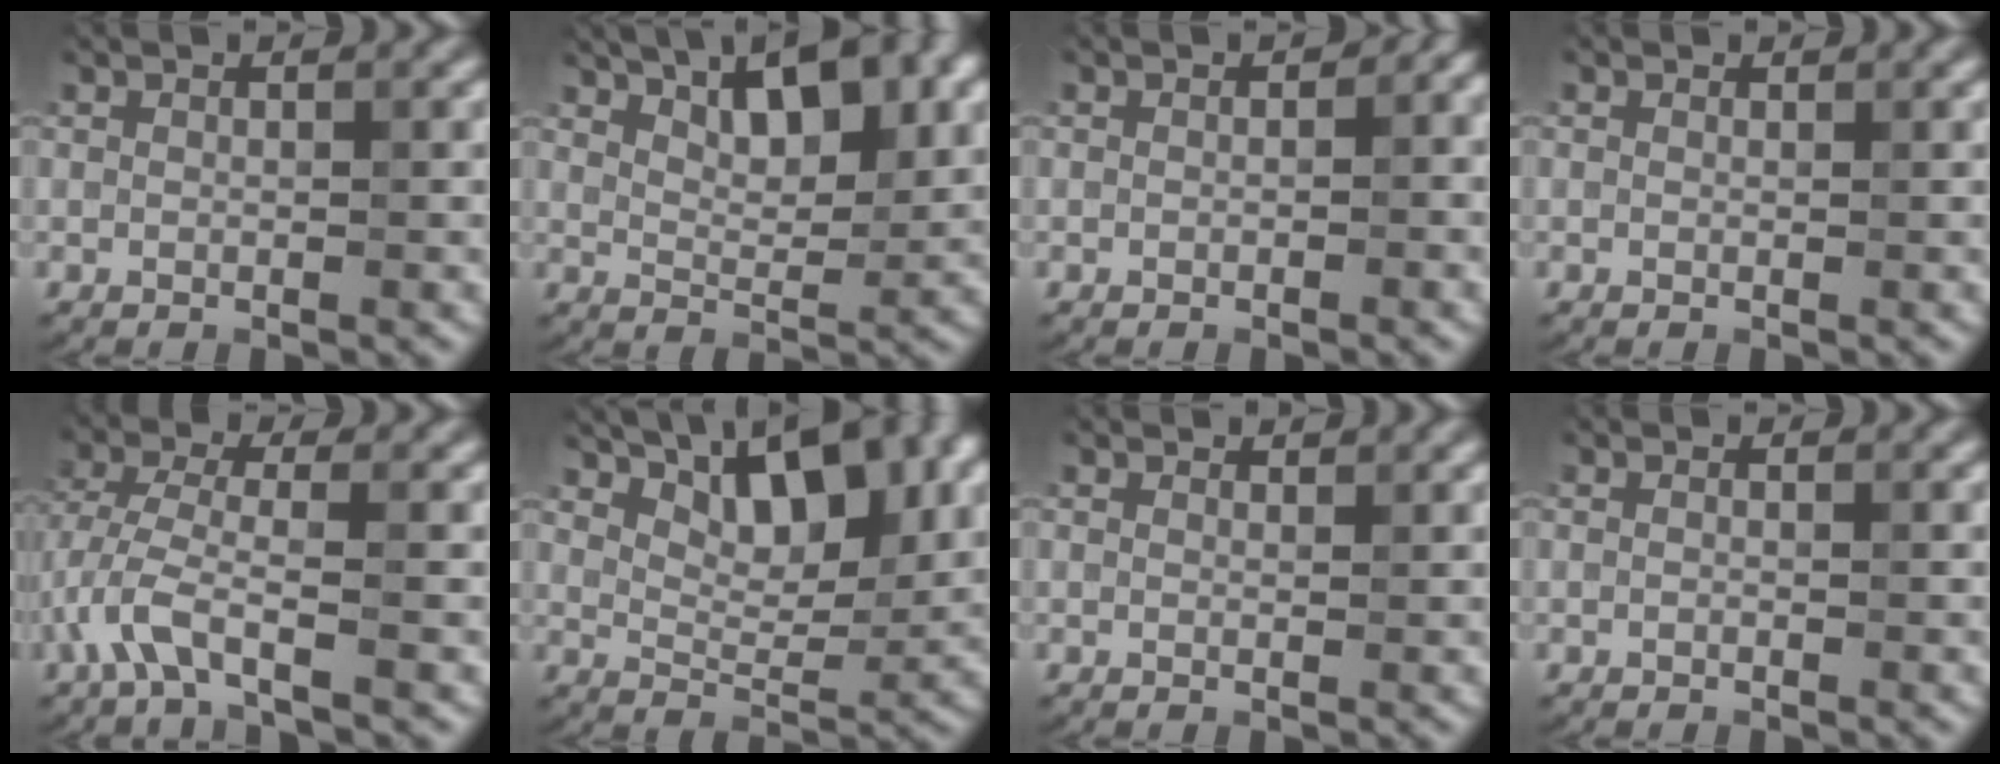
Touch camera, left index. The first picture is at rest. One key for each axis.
{"total": 7.0, "fx": 3.6, "fy": 2.8, "fz": 5.4, "tx": -0.081, "ty": 0.012, "tz": 0.052}
{"total": 2.1, "fx": 0.0, "fy": 1.3, "fz": 1.7, "tx": -0.010, "ty": 0.003, "tz": 0.003}
{"total": 0.0}
{"total": 4.0, "fx": -2.1, "fy": 1.1, "fz": 3.2, "tx": -0.081, "ty": 0.004, "tz": -0.052}
{"total": 7.9, "fx": 4.7, "fy": 3.0, "fz": 5.5, "tx": -0.084, "ty": 0.006, "tz": 0.071}
{"total": 0.7, "fx": 0.6, "fy": 0.3, "fz": 0.2, "tx": -0.002, "ty": -0.001, "tz": 0.006}
{"total": 0.0}